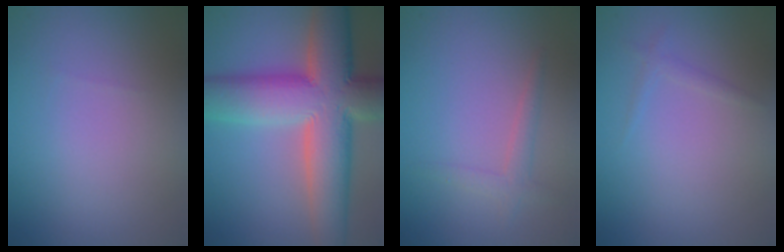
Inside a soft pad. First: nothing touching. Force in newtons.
{"total": 13.4, "press": 13.3, "slide": 1.3}
{"total": 1.6, "press": 1.5, "slide": 0.1}
{"total": 0.8, "press": 0.8, "slide": 0.1}